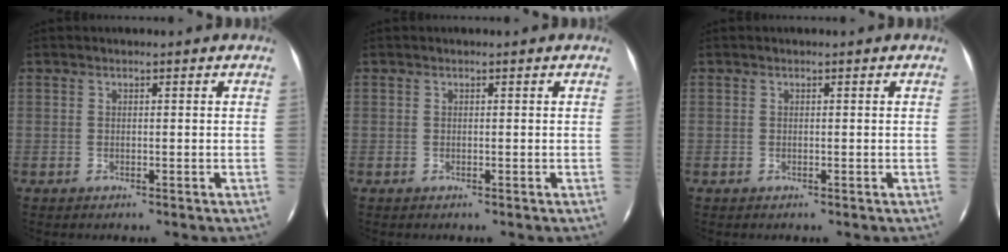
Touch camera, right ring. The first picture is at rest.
{"total": 0.0}
{"total": 0.0}